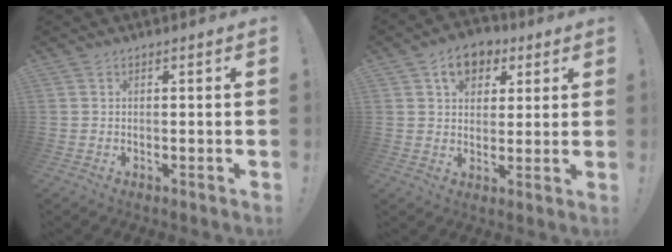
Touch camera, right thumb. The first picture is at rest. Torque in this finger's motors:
{"motor_torque": [0.70, 1.32, 0.22, 0.18, 0.01]}